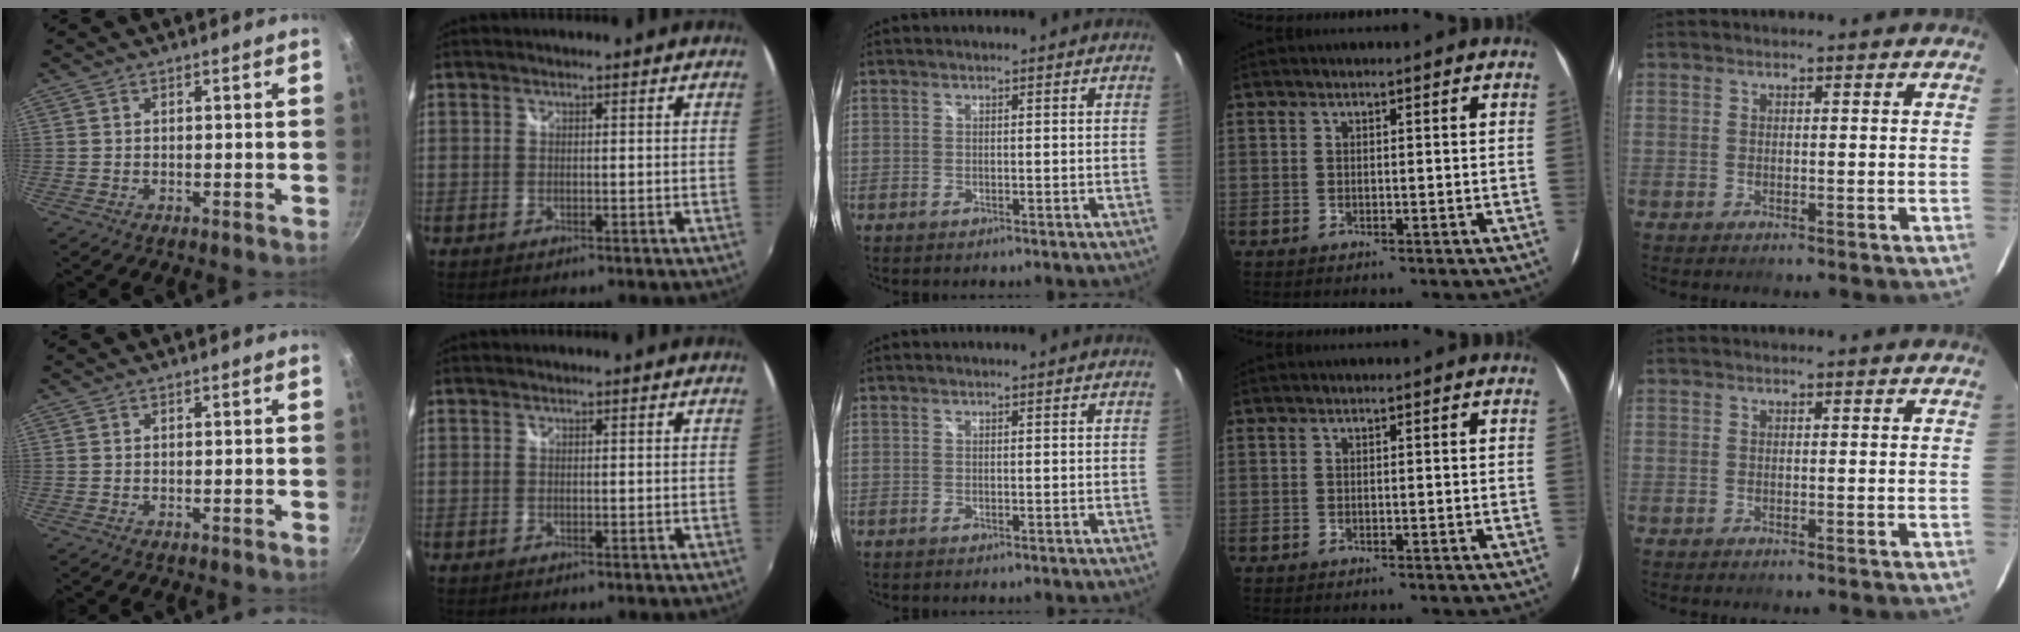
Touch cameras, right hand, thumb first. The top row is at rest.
{}